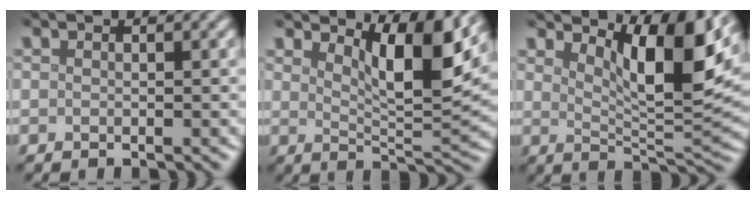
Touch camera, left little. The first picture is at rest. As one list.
[{"total": 6.6, "force": [3.7, 1.6, 5.3], "torque": [-0.076, -0.008, 0.060]}, {"total": 8.2, "force": [4.1, 2.1, 6.8], "torque": [-0.104, -0.008, 0.070]}]